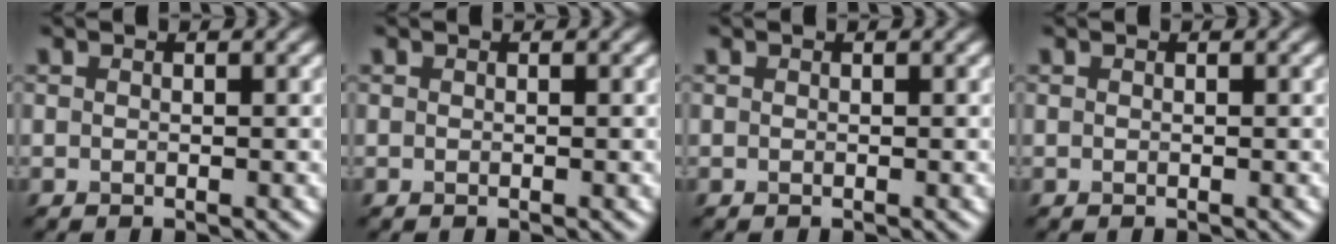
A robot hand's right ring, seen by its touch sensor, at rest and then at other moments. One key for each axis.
{"total": 0.0}
{"total": 0.0}
{"total": 0.0}